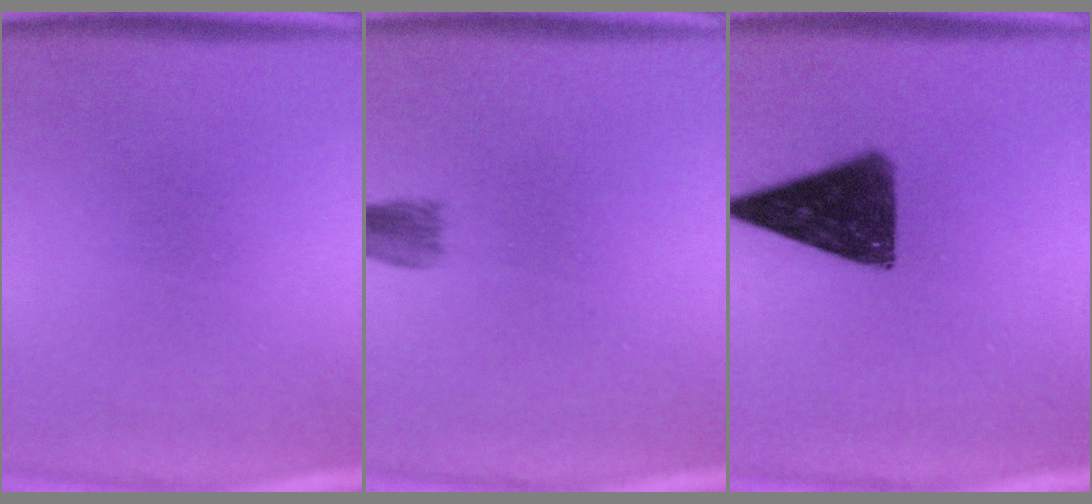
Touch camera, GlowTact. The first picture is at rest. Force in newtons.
{"total": 2.5}
{"total": 12.3}